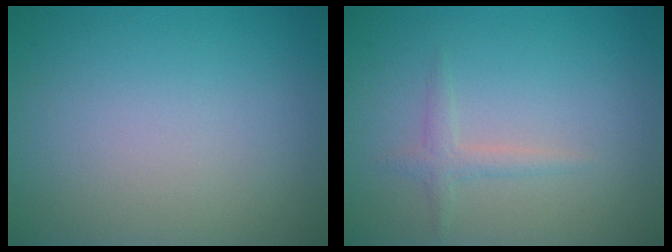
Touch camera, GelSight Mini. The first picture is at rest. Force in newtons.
{"total": 1.3, "press": 1.3, "slide": 0.1}